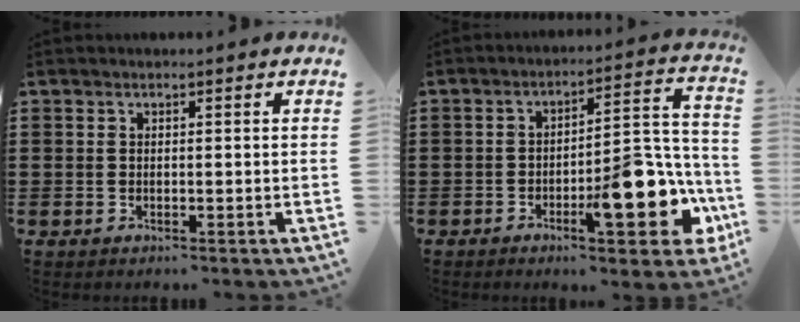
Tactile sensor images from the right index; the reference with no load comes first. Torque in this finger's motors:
{"motor_torque": [1.61, -0.53, 0.50, 0.21]}